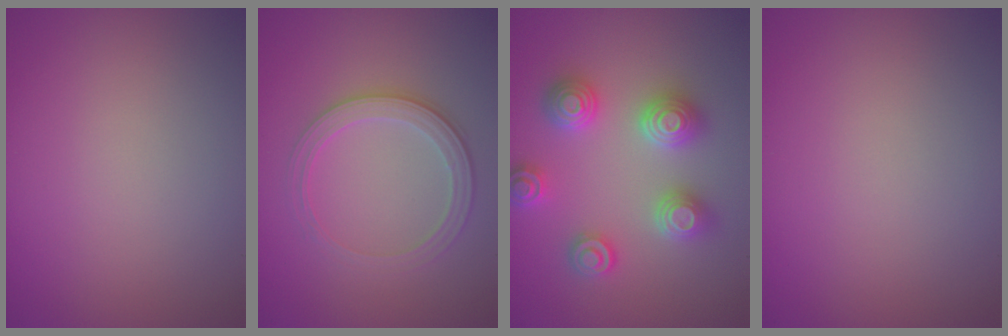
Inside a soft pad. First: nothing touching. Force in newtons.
{"total": 2.8, "press": 2.6, "slide": 1.1}
{"total": 4.8, "press": 4.7, "slide": 0.8}
{"total": 0.0}